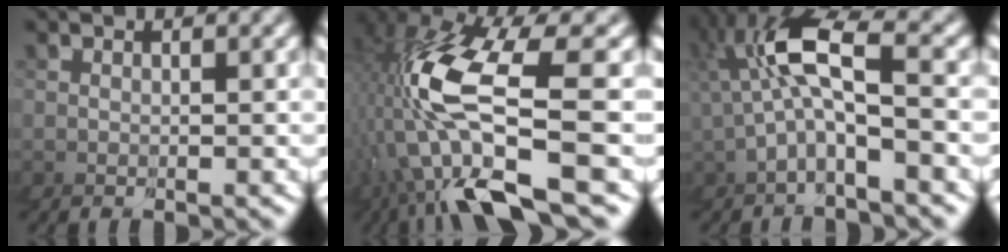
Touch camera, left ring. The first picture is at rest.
{"total": 7.5, "force": [-1.2, 3.5, 6.5], "torque": [-0.213, -0.018, -0.002]}
{"total": 5.2, "force": [0.3, 3.4, 3.9], "torque": [-0.113, 0.006, -0.001]}